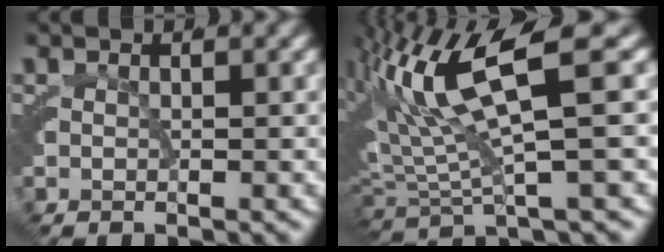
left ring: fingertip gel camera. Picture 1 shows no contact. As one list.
[{"total": 7.5, "force": [2.3, 2.4, 6.7], "torque": [-0.130, 0.015, 0.036]}]